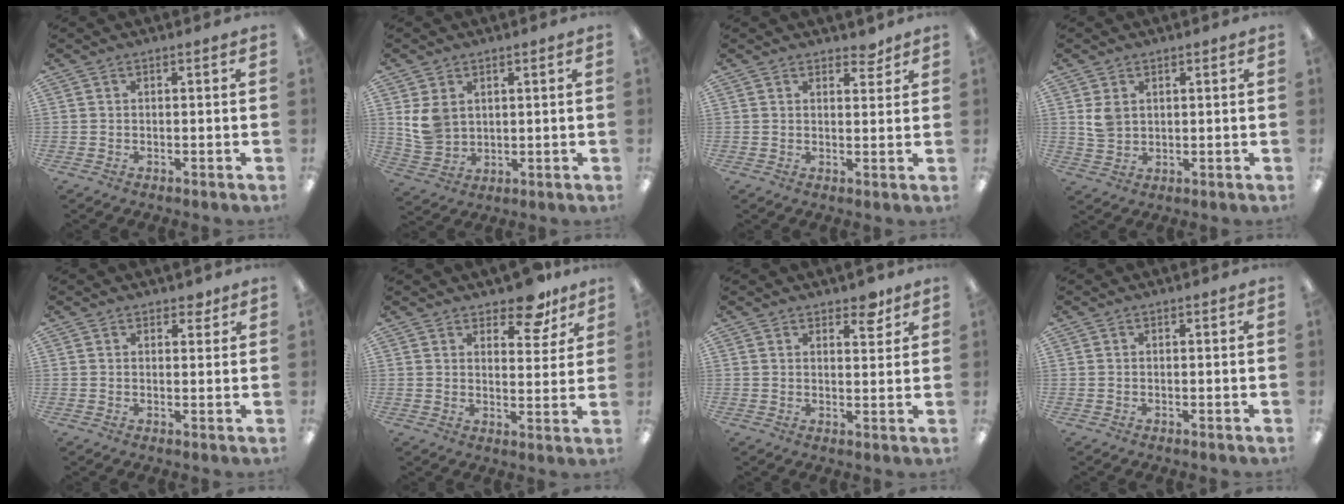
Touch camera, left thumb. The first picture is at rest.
{"total": 7.2, "force": [2.5, 5.7, 3.5], "torque": [-0.081, 0.002, 0.051]}
{"total": 3.3, "force": [2.7, 1.5, 0.9], "torque": [0.002, -0.014, 0.046]}
{"total": 4.4, "force": [1.6, 3.4, 2.2], "torque": [-0.039, 0.001, 0.031]}
{"total": 2.3, "force": [1.7, 1.4, 0.7], "torque": [0.001, -0.004, 0.027]}
{"total": 9.4, "force": [7.4, 3.9, 4.3], "torque": [-0.040, -0.046, 0.127]}
{"total": 4.5, "force": [3.6, 2.0, 1.8], "torque": [-0.001, -0.021, 0.059]}
{"total": 0.0}